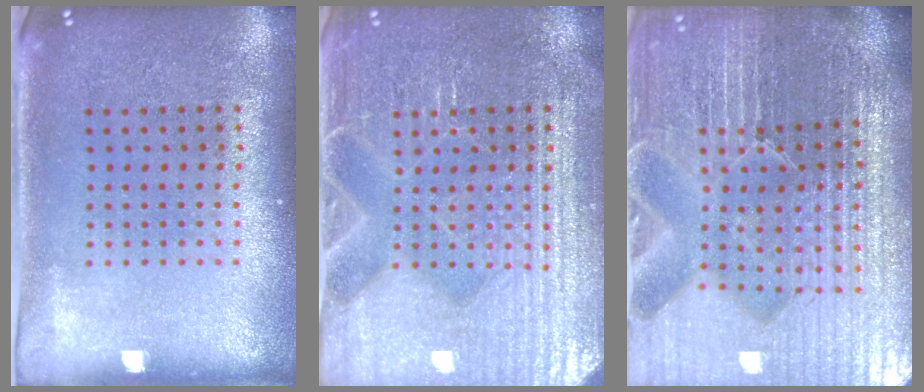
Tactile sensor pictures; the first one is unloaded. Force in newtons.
{"total": 4.5, "press": 4.4, "slide": 0.9}
{"total": 7.1, "press": 6.2, "slide": 3.4}